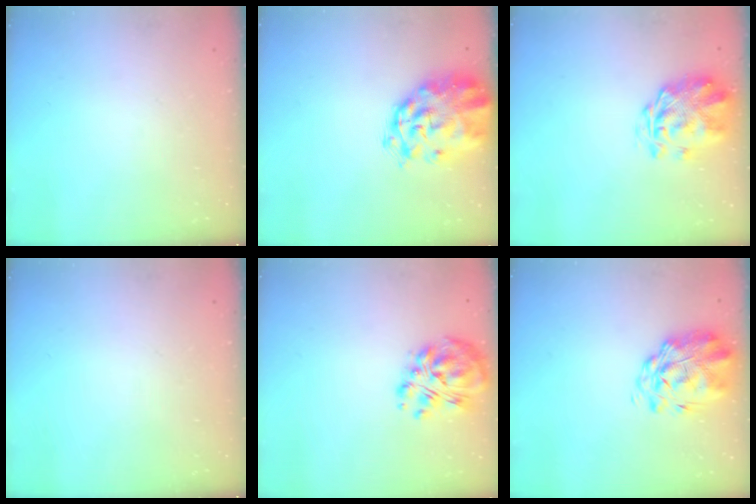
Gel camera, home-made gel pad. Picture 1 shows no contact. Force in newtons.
{"total": 5.3, "press": 5.0, "slide": 1.7}
{"total": 3.3, "press": 2.9, "slide": 1.6}
{"total": 0.0}
{"total": 11.2, "press": 10.8, "slide": 3.3}
{"total": 3.0, "press": 2.6, "slide": 1.6}